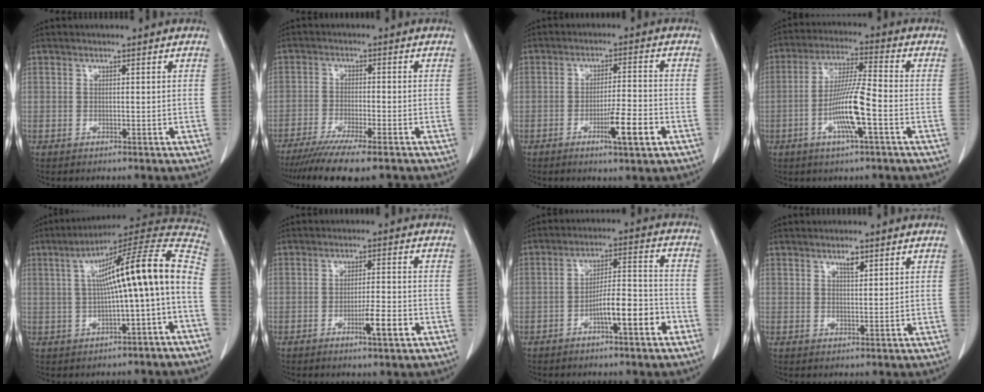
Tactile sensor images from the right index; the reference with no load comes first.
{"total": 11.2, "force": [-8.9, 0.5, 6.7], "torque": [-0.097, -0.025, -0.139]}
{"total": 7.1, "force": [-3.1, 0.3, 6.4], "torque": [-0.102, -0.008, -0.050]}
{"total": 10.2, "force": [-3.1, 0.3, 9.7], "torque": [-0.189, -0.004, -0.063]}
{"total": 16.4, "force": [-0.8, 0.7, 16.3], "torque": [-0.236, 0.047, -0.010]}
{"total": 4.9, "force": [-2.2, 0.2, 4.4], "torque": [-0.070, -0.004, -0.035]}
{"total": 8.5, "force": [-4.2, 1.1, 7.3], "torque": [-0.118, 0.019, -0.065]}
{"total": 1.9, "force": [1.2, 0.6, 1.3], "torque": [-0.023, -0.002, 0.021]}